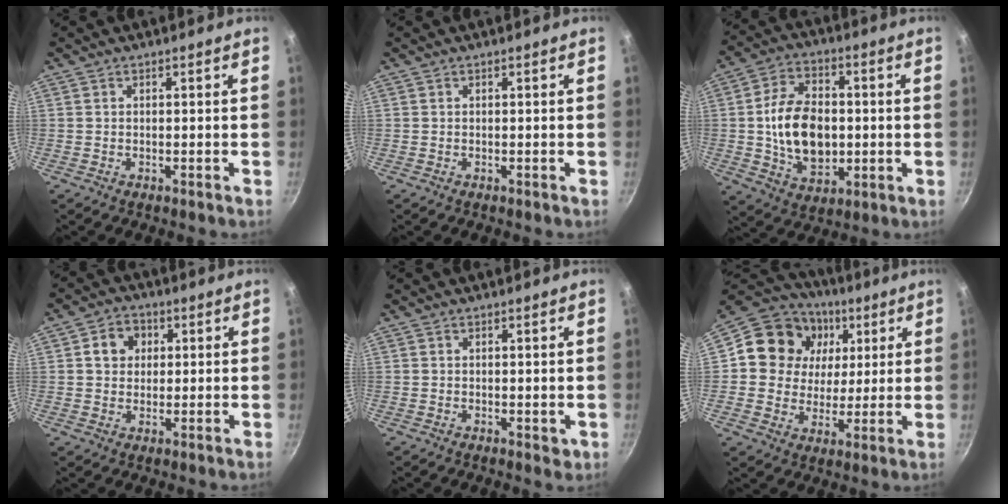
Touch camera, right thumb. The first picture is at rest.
{"total": 0.0}
{"total": 15.5, "force": [-0.2, 10.4, 11.5], "torque": [-0.174, 0.006, -0.003]}
{"total": 5.9, "force": [1.5, 5.1, 2.7], "torque": [-0.013, 0.007, 0.016]}
{"total": 1.3, "force": [0.3, 0.8, 0.9], "torque": [-0.009, -0.002, 0.004]}
{"total": 16.6, "force": [4.9, 14.3, 6.8], "torque": [-0.093, 0.002, 0.072]}